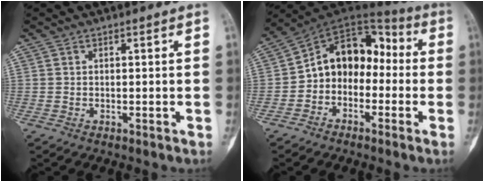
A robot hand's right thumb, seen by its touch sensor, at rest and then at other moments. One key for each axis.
{"total": 13.0, "fx": -1.6, "fy": 9.8, "fz": 8.3, "tx": -0.089, "ty": 0.063, "tz": -0.046}